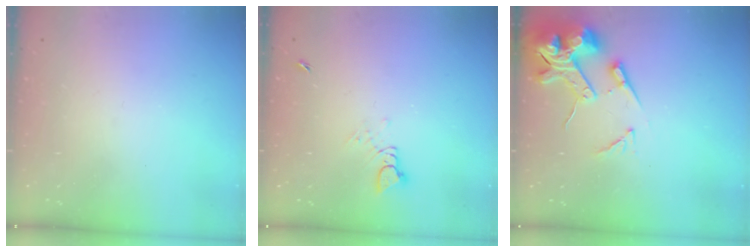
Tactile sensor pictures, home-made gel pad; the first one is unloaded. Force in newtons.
{"total": 3.5, "press": 3.5, "slide": 0.3}
{"total": 15.5, "press": 15.3, "slide": 2.1}